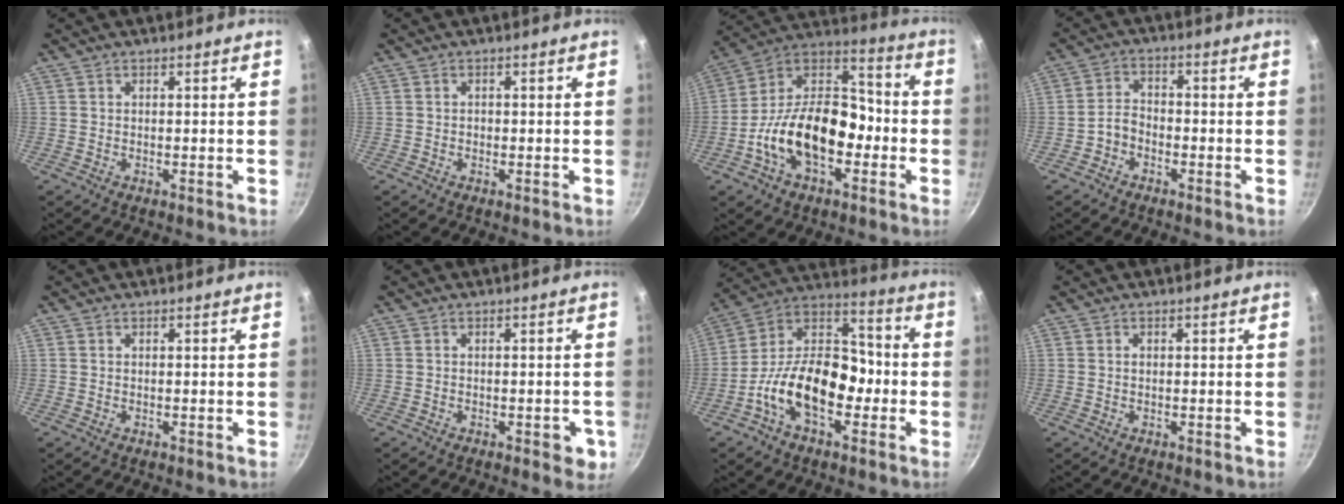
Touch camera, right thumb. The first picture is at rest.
{"total": 0.5, "force": [-0.2, 0.4, 0.2], "torque": [-0.002, 0.002, -0.004]}
{"total": 20.7, "force": [-5.9, 12.7, 15.2], "torque": [-0.227, 0.061, -0.117]}
{"total": 3.7, "force": [-2.2, 2.4, 1.8], "torque": [-0.027, 0.032, -0.047]}
{"total": 0.0}
{"total": 4.0, "force": [-1.5, 1.9, 3.2], "torque": [-0.023, 0.004, -0.017]}
{"total": 19.0, "force": [-5.5, 11.6, 14.0], "torque": [-0.199, 0.061, -0.113]}
{"total": 0.5, "force": [0.1, 0.4, 0.4], "torque": [-0.007, 0.002, 0.003]}